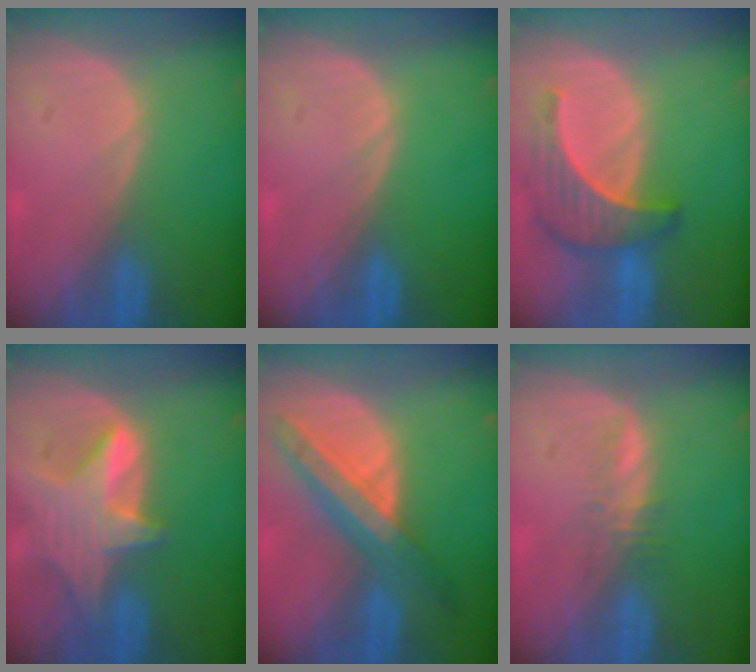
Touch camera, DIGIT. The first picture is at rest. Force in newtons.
{"total": 0.0}
{"total": 6.8, "press": 6.8, "slide": 0.7}
{"total": 7.1, "press": 6.8, "slide": 1.9}
{"total": 8.4, "press": 7.5, "slide": 3.8}
{"total": 2.0, "press": 1.8, "slide": 0.6}